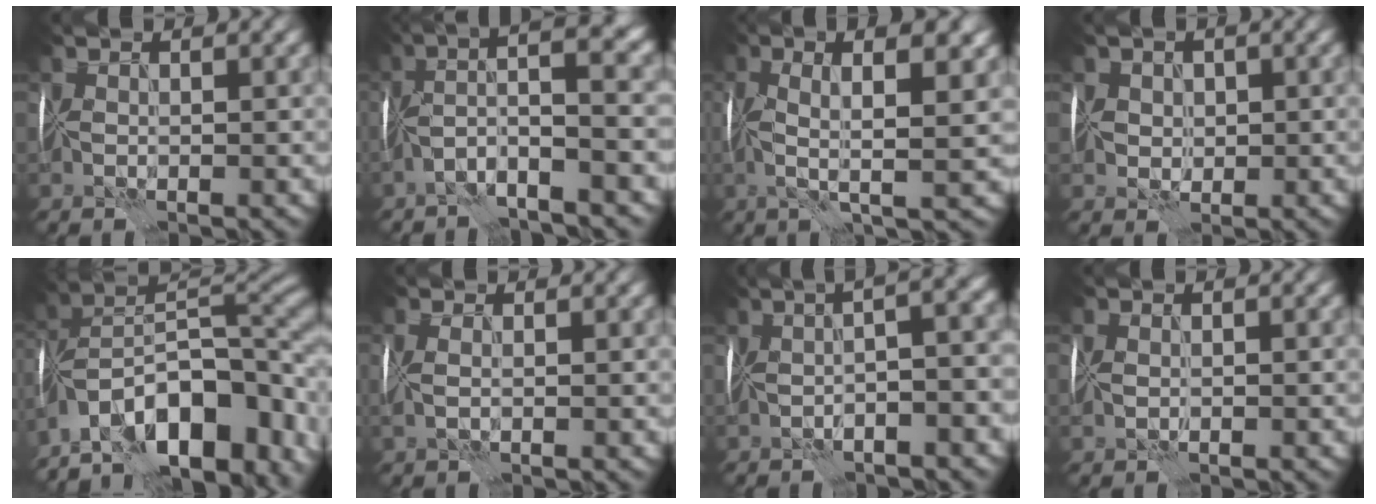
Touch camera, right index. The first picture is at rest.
{"total": 6.2, "force": [-1.8, 1.3, 5.8], "torque": [-0.097, 0.031, -0.048]}
{"total": 7.9, "force": [1.4, 2.1, 7.5], "torque": [-0.124, 0.011, 0.019]}
{"total": 2.4, "force": [0.6, 2.1, 1.1], "torque": [-0.013, 0.006, 0.006]}
{"total": 17.9, "force": [-8.8, 9.1, 12.7], "torque": [-0.213, 0.013, -0.149]}
{"total": 1.8, "force": [0.4, 1.0, 1.4], "torque": [-0.024, 0.014, 0.006]}
{"total": 6.9, "force": [-0.3, 2.1, 6.5], "torque": [-0.064, 0.020, -0.006]}
{"total": 1.4, "force": [-0.1, 1.0, 0.9], "torque": [-0.009, 0.003, 0.005]}